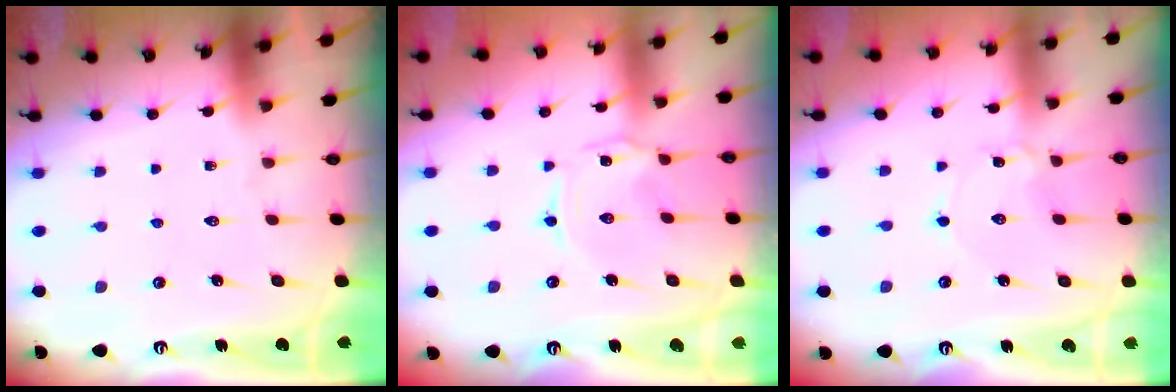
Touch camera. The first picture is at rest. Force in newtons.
{"total": 1.2, "press": 1.2, "slide": 0.2}
{"total": 1.2, "press": 1.2, "slide": 0.0}